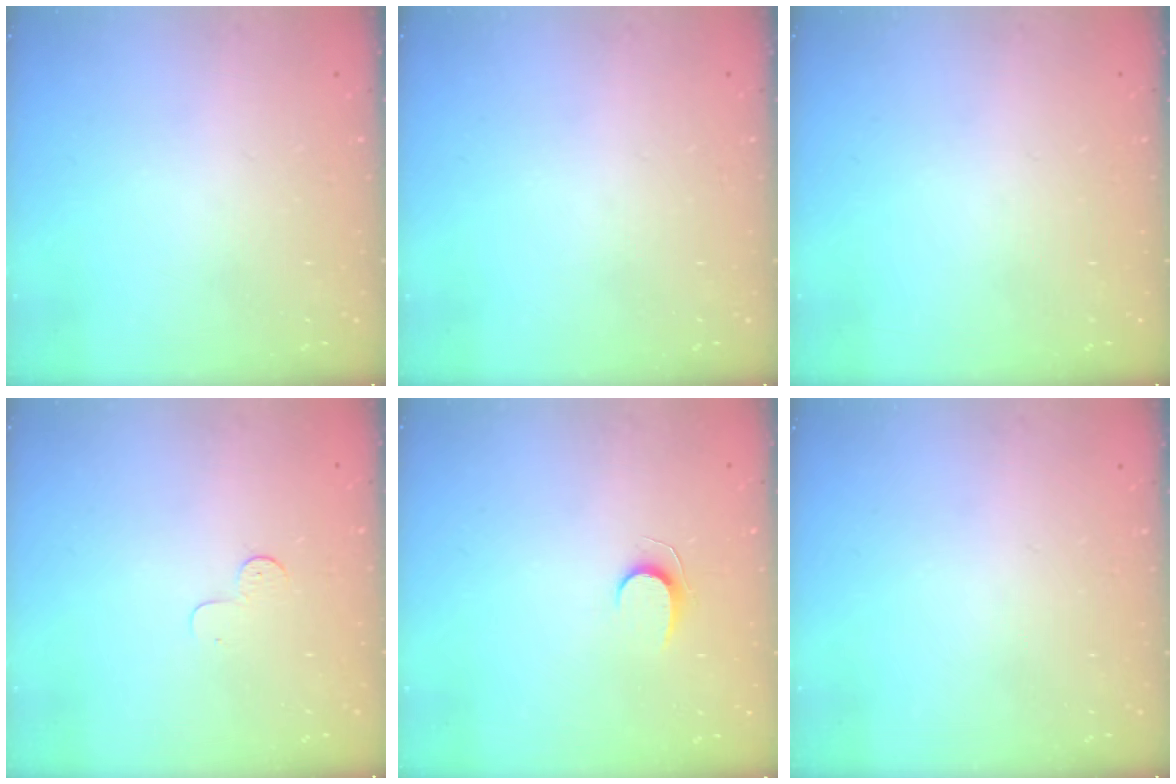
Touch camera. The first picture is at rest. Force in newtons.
{"total": 0.0}
{"total": 0.0}
{"total": 3.6, "press": 3.5, "slide": 0.3}
{"total": 5.6, "press": 5.6, "slide": 0.5}
{"total": 0.0}